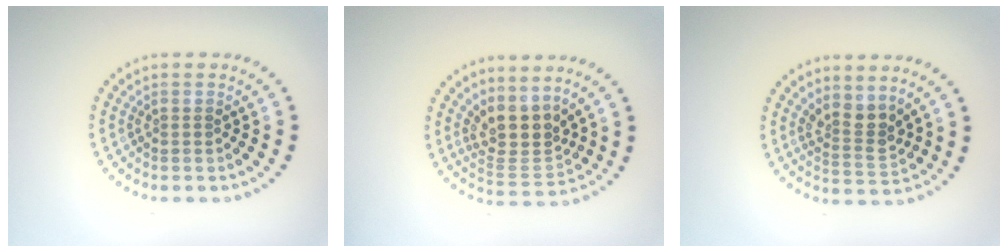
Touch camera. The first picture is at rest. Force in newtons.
{"total": 3.8, "press": 3.0, "slide": 2.4}
{"total": 2.6, "press": 2.2, "slide": 1.5}